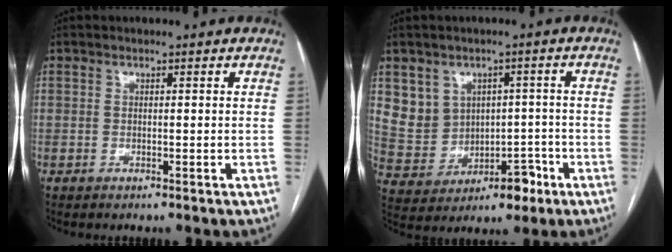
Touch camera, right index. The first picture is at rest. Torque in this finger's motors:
{"motor_torque": [0.01, 0.03, 0.08, 0.03]}